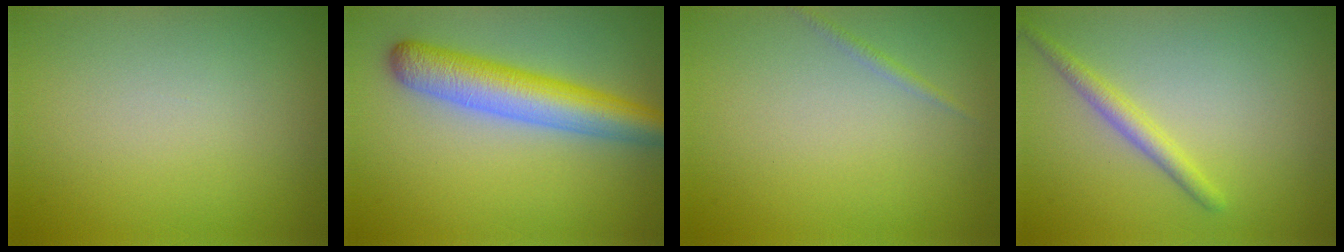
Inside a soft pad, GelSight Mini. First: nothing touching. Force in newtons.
{"total": 6.2, "press": 6.2, "slide": 0.2}
{"total": 0.7, "press": 0.7, "slide": 0.0}
{"total": 1.8, "press": 1.8, "slide": 0.0}